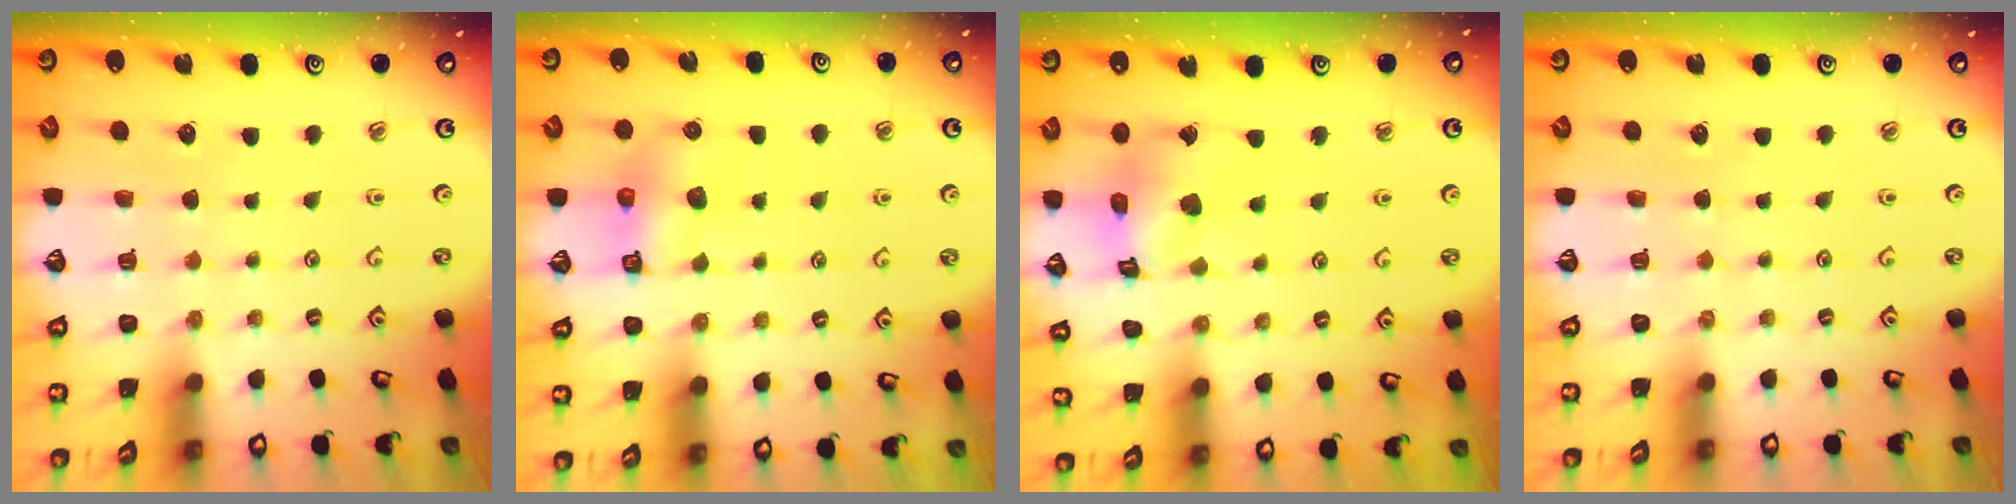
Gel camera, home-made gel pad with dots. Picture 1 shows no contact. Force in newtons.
{"total": 7.6, "press": 7.6, "slide": 0.6}
{"total": 13.3, "press": 13.2, "slide": 1.7}
{"total": 0.0}